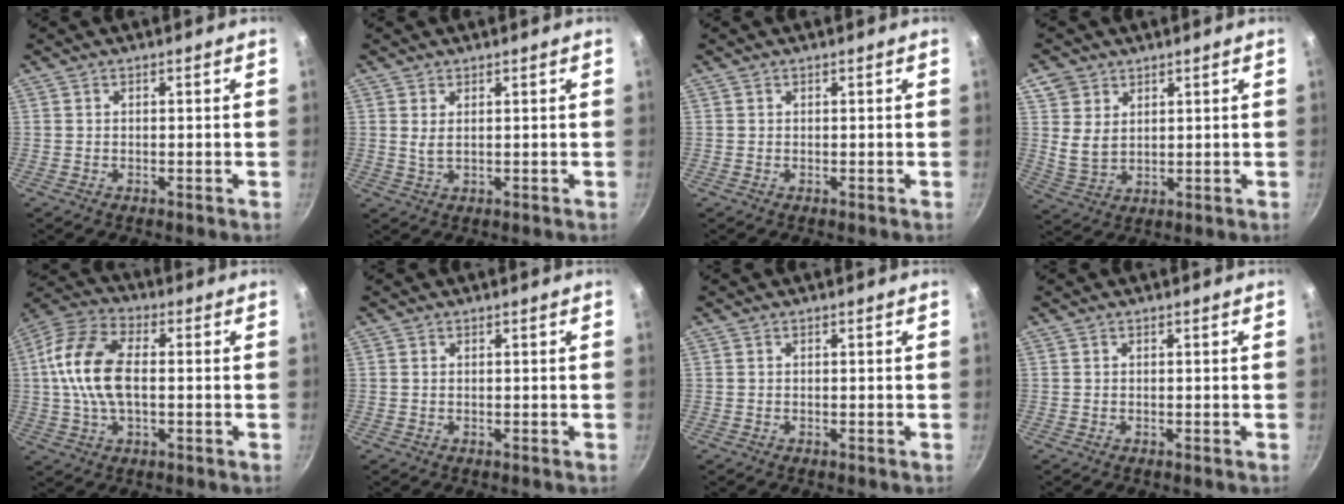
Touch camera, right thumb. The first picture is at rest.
{"total": 2.1, "force": [0.7, 0.9, 1.7], "torque": [-0.033, -0.006, 0.015]}
{"total": 0.0}
{"total": 6.1, "force": [2.6, 4.7, 2.8], "torque": [-0.037, -0.018, 0.055]}
{"total": 14.1, "force": [0.3, 7.9, 11.7], "torque": [-0.221, 0.029, -0.009]}
{"total": 0.0}
{"total": 0.0}
{"total": 0.0}